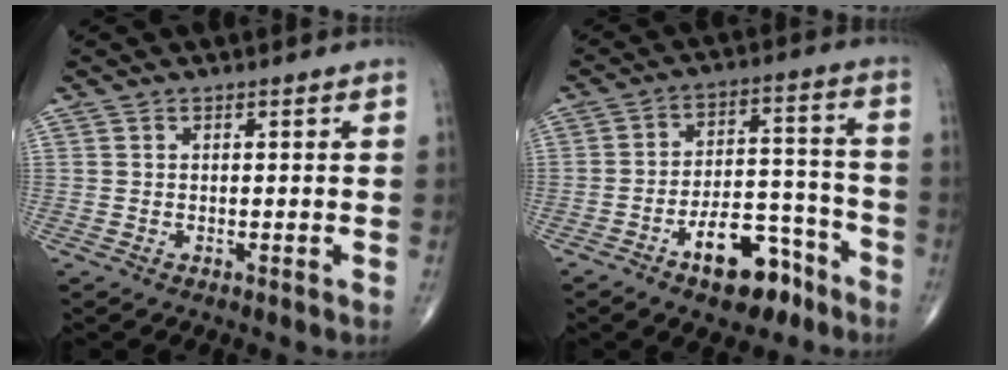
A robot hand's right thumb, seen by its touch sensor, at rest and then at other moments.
{"total": 13.0, "force": [-8.0, 6.4, 8.0], "torque": [-0.089, 0.075, -0.122]}